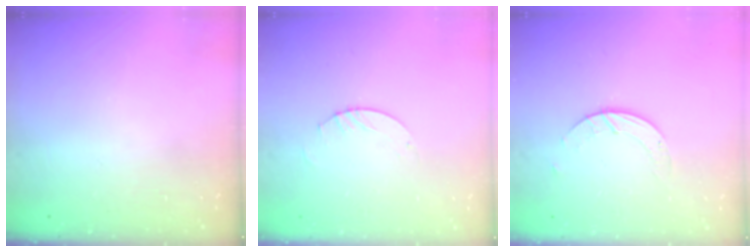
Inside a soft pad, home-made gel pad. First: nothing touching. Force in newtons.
{"total": 2.0, "press": 2.0, "slide": 0.2}
{"total": 2.8, "press": 2.8, "slide": 0.3}